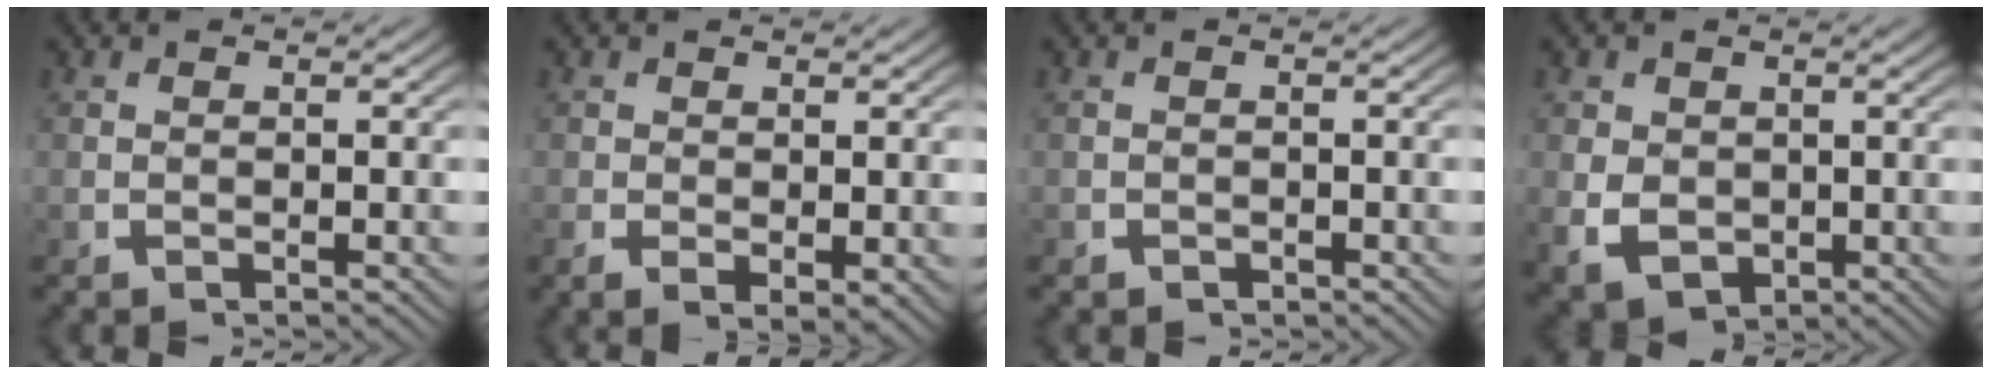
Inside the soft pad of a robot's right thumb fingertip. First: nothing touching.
{"total": 1.4, "force": [0.2, 0.7, 1.2], "torque": [-0.023, -0.011, 0.012]}
{"total": 0.8, "force": [-0.7, 0.4, 0.1], "torque": [0.000, -0.006, -0.011]}
{"total": 5.5, "force": [-0.8, 4.5, 3.1], "torque": [-0.079, -0.041, 0.010]}